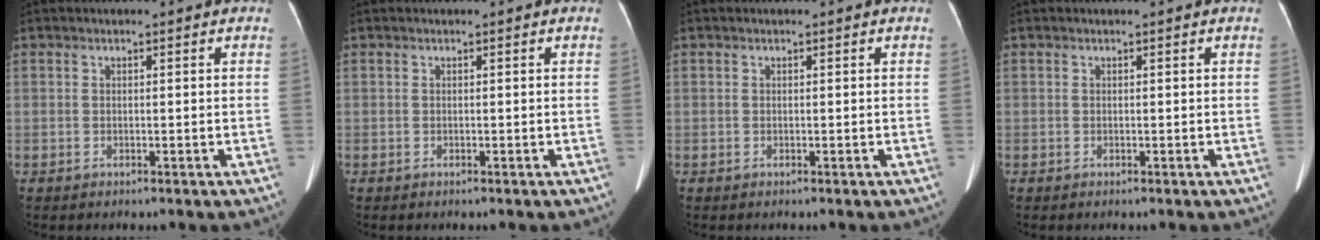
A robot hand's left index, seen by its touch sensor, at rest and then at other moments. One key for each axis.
{"total": 0.0}
{"total": 0.0}
{"total": 0.0}